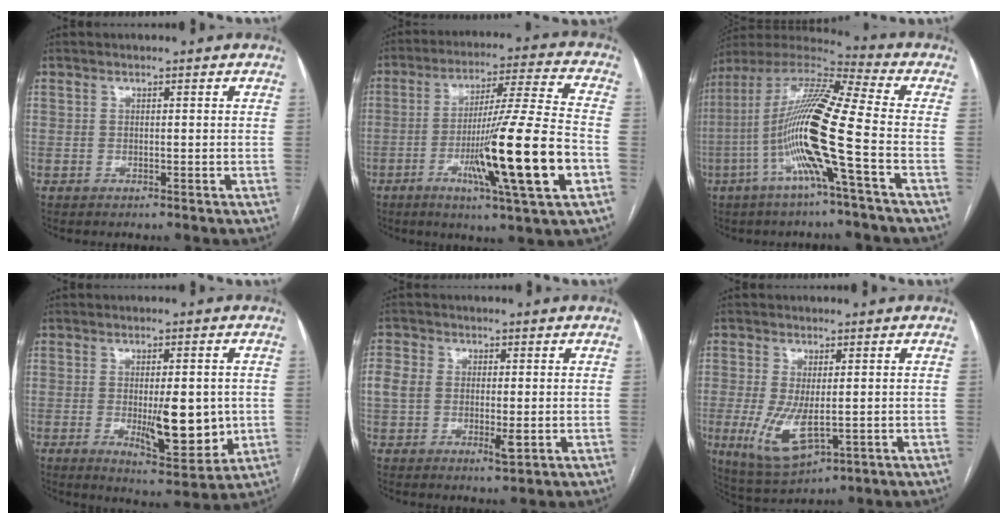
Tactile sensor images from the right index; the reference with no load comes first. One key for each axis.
{"total": 18.7, "fx": -5.6, "fy": -0.7, "fz": 17.8, "tx": -0.300, "ty": -0.017, "tz": -0.095}
{"total": 17.5, "fx": -4.7, "fy": -0.3, "fz": 16.8, "tx": -0.331, "ty": 0.004, "tz": -0.101}
{"total": 10.2, "fx": -1.0, "fy": 3.2, "fz": 9.7, "tx": -0.141, "ty": -0.019, "tz": -0.004}
{"total": 6.4, "fx": -0.5, "fy": 3.7, "fz": 5.2, "tx": -0.104, "ty": -0.001, "tz": -0.007}
{"total": 7.9, "fx": -1.3, "fy": 3.2, "fz": 7.0, "tx": -0.142, "ty": -0.020, "tz": -0.008}